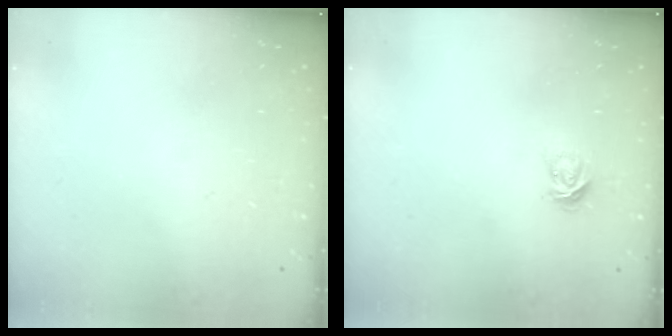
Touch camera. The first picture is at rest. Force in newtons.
{"total": 3.9, "press": 3.8, "slide": 0.5}